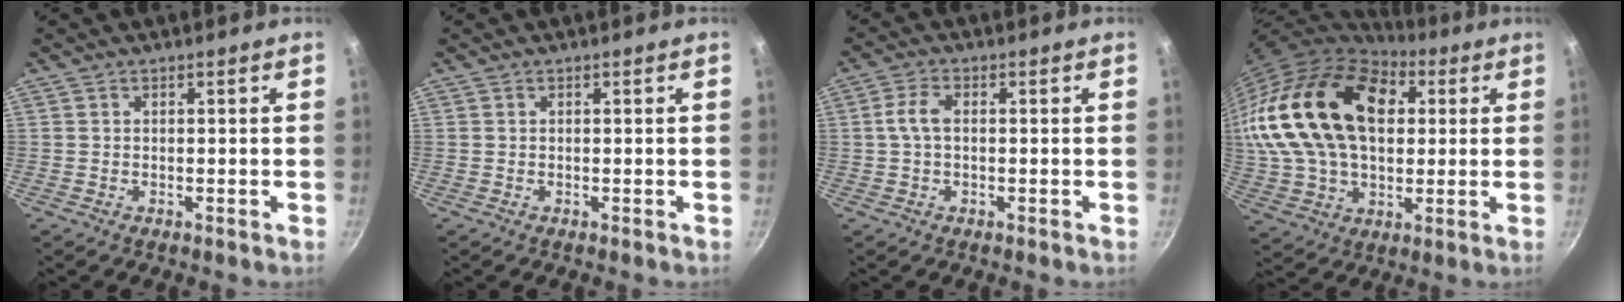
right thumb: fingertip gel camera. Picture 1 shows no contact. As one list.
[{"total": 0.0}, {"total": 3.8, "force": [0.2, 1.9, 3.3], "torque": [-0.077, 0.013, -0.002]}, {"total": 29.4, "force": [6.8, 18.8, 21.5], "torque": [-0.389, 0.018, 0.117]}]